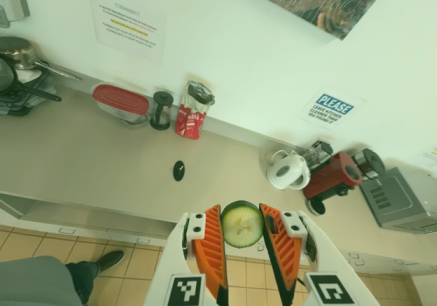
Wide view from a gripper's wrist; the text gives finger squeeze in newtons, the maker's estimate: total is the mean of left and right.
{"total": 9.1, "left": 8.9, "right": 9.4}